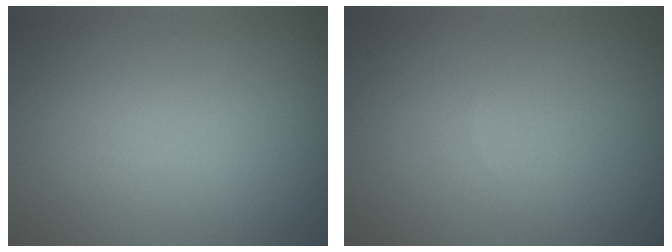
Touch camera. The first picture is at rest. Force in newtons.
{"total": 0.0}